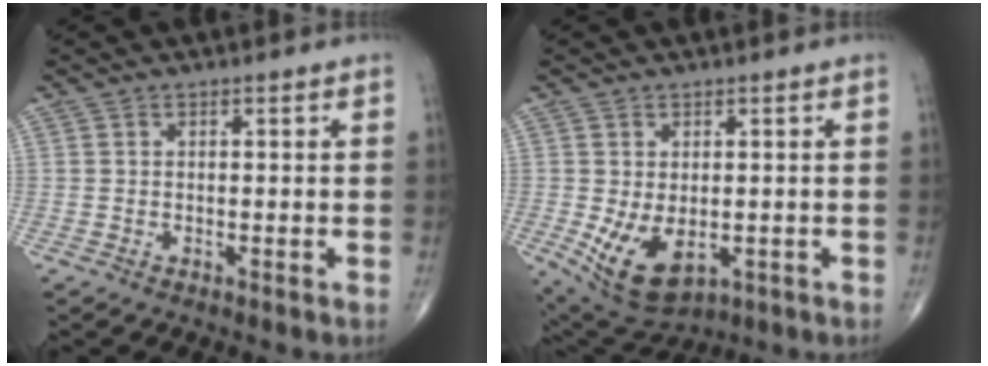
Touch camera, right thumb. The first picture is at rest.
{"total": 9.4, "force": [-1.8, 5.5, 7.3], "torque": [-0.123, -0.013, -0.010]}